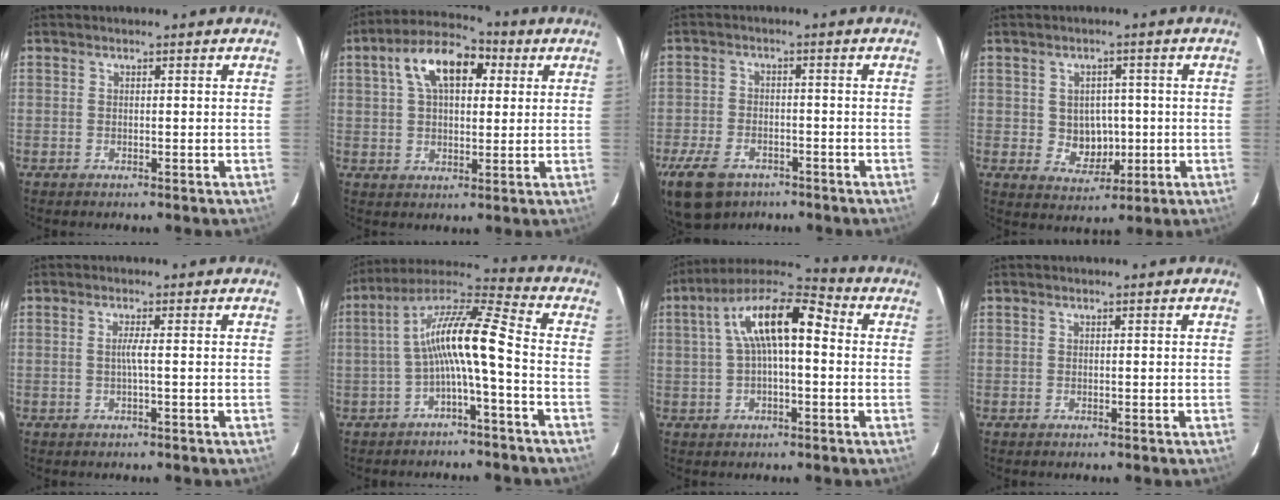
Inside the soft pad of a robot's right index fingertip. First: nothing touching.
{"total": 12.2, "force": [4.2, 6.6, 9.3], "torque": [-0.167, 0.038, 0.064]}
{"total": 11.9, "force": [-7.5, 7.0, 5.9], "torque": [-0.156, -0.013, -0.130]}
{"total": 5.8, "force": [-0.2, 5.2, 2.5], "torque": [-0.047, 0.005, 0.012]}
{"total": 1.4, "force": [-0.2, -0.5, 1.3], "torque": [-0.024, -0.002, -0.005]}
{"total": 11.1, "force": [-2.4, 1.0, 10.8], "torque": [-0.220, 0.024, -0.051]}
{"total": 13.3, "force": [2.0, 4.9, 12.1], "torque": [-0.220, 0.033, 0.023]}
{"total": 0.0}